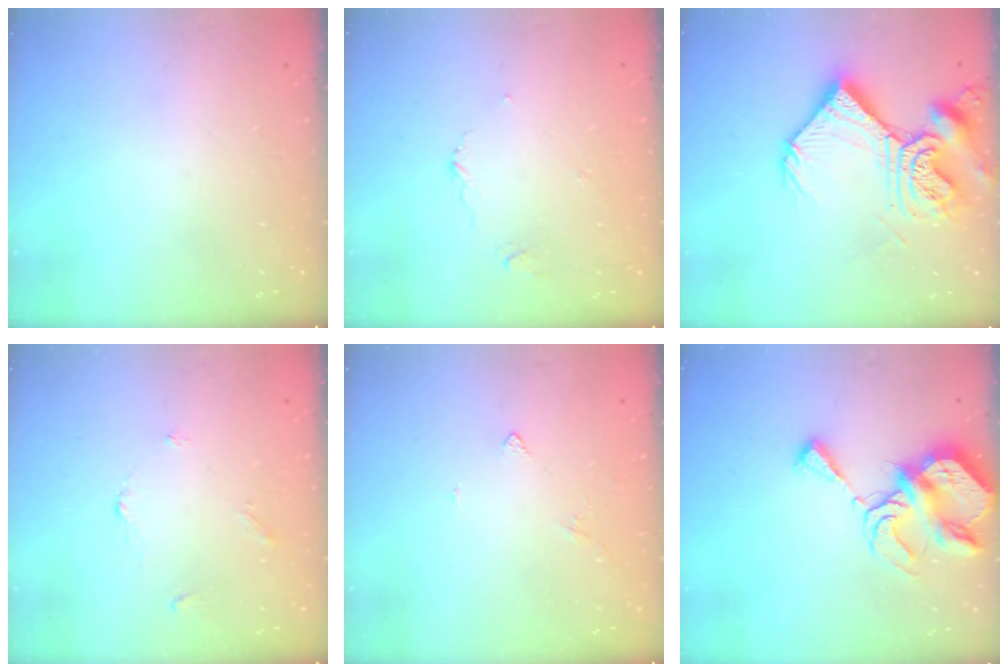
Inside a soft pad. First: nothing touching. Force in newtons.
{"total": 3.4, "press": 3.4, "slide": 0.4}
{"total": 18.0, "press": 17.9, "slide": 1.8}
{"total": 2.9, "press": 2.9, "slide": 0.5}
{"total": 2.6, "press": 2.6, "slide": 0.6}
{"total": 10.0, "press": 10.0, "slide": 1.1}